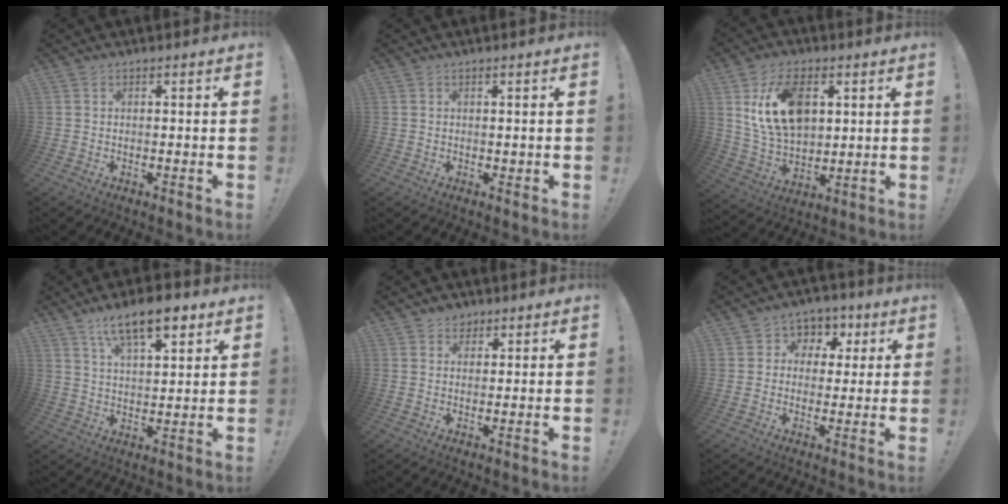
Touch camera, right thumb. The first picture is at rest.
{"total": 0.9, "force": [0.4, 0.8, 0.3], "torque": [0.003, -0.001, 0.006]}
{"total": 16.8, "force": [5.4, 10.7, 11.8], "torque": [-0.216, -0.016, 0.098]}
{"total": 12.5, "force": [7.6, 4.7, 8.8], "torque": [-0.139, -0.028, 0.131]}
{"total": 3.1, "force": [2.2, 2.2, 0.3], "torque": [0.010, -0.015, 0.037]}
{"total": 6.2, "force": [0.3, 6.0, 1.6], "torque": [-0.011, -0.002, 0.009]}